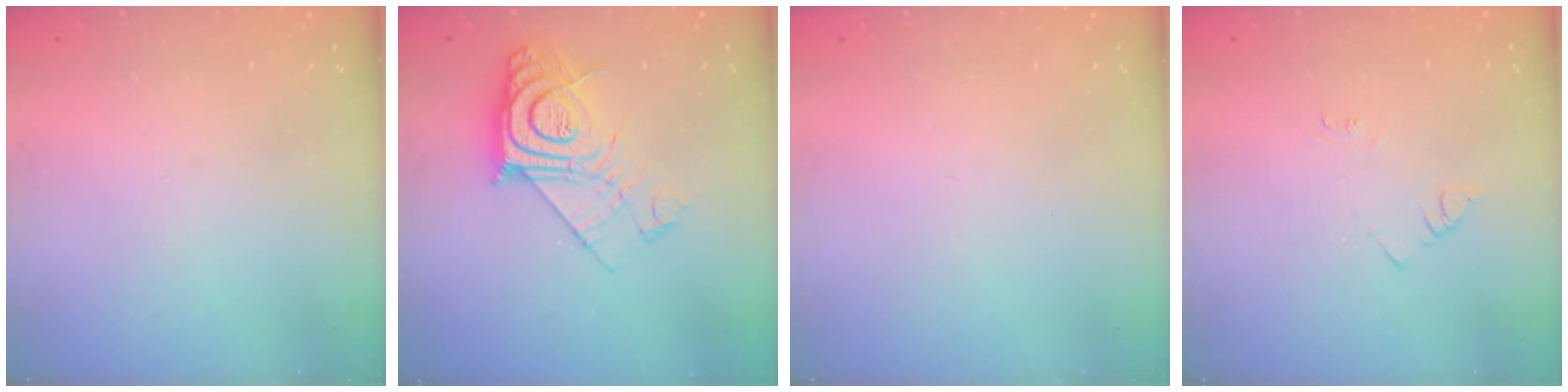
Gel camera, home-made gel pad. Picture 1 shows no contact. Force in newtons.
{"total": 14.6, "press": 14.5, "slide": 1.2}
{"total": 1.6, "press": 1.5, "slide": 0.1}
{"total": 2.9, "press": 2.9, "slide": 0.4}